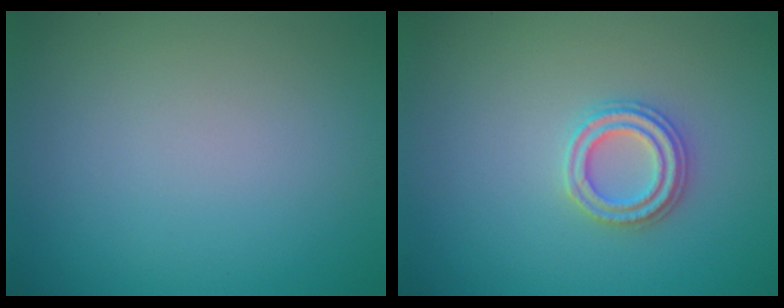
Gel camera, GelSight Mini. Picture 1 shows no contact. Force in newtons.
{"total": 2.4, "press": 2.4, "slide": 0.2}